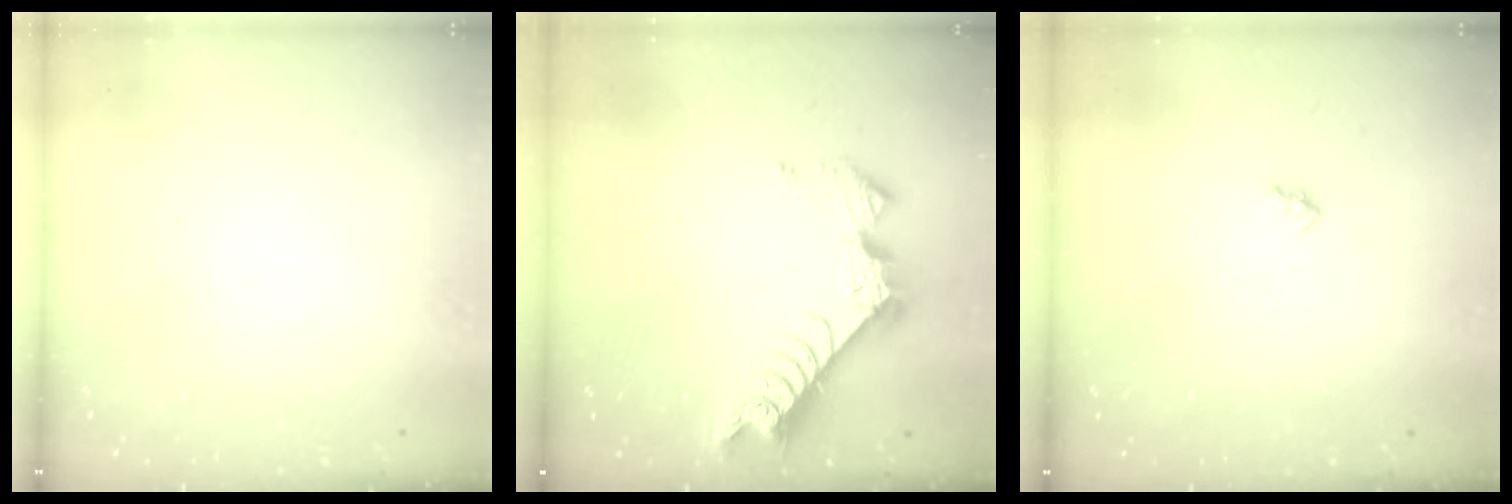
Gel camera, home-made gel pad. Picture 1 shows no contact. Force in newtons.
{"total": 8.8, "press": 8.7, "slide": 0.9}
{"total": 2.2, "press": 2.1, "slide": 0.4}